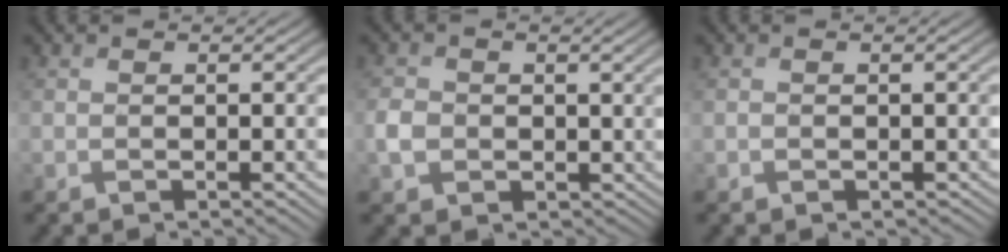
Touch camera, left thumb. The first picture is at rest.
{"total": 3.6, "force": [-0.3, 3.2, 1.7], "torque": [-0.043, -0.002, -0.010]}
{"total": 0.6, "force": [-0.2, 0.6, 0.2], "torque": [-0.001, -0.004, -0.005]}